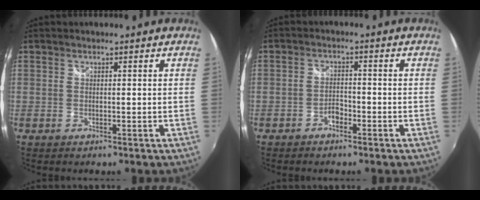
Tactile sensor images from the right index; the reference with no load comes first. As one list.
[{"total": 2.2, "force": [-1.6, 1.3, 0.9], "torque": [-0.019, 0.004, -0.029]}]